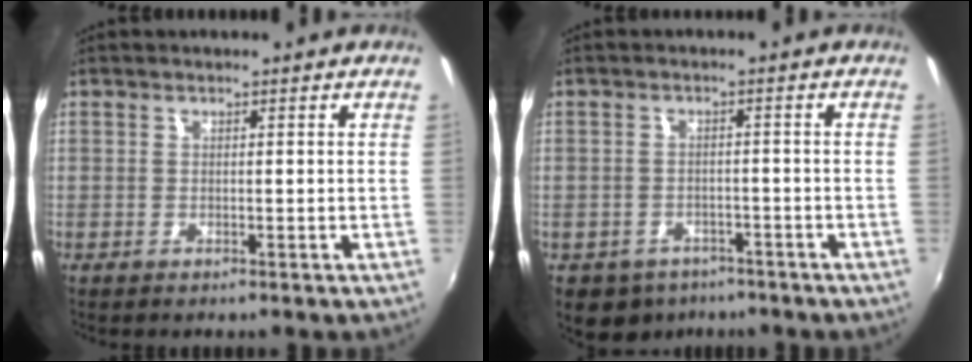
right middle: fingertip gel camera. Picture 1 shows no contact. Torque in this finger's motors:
{"motor_torque": [0.43, -0.46, 0.09, 0.02]}